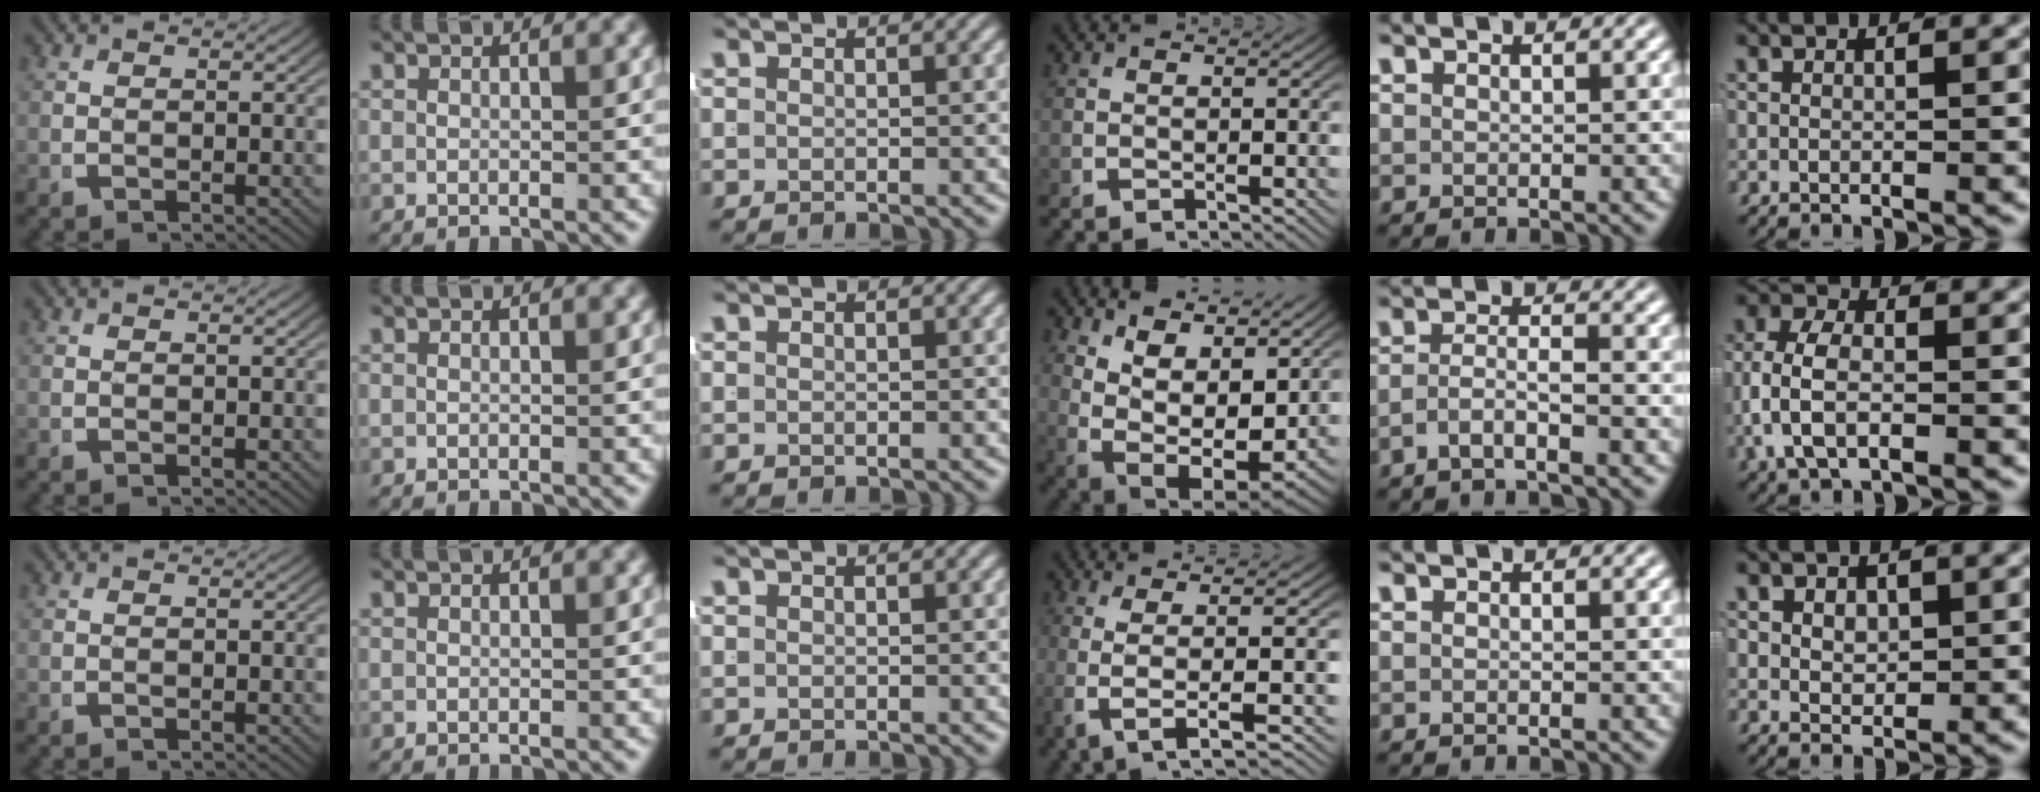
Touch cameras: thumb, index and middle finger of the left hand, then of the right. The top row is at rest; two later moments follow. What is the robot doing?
{"motion": "lift_and_place", "object": "shirt"}